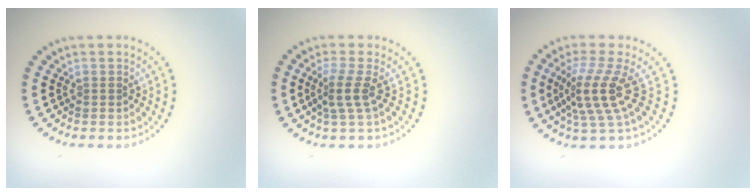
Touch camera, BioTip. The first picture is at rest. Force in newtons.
{"total": 2.3, "press": 1.6, "slide": 1.6}
{"total": 4.0, "press": 2.8, "slide": 2.8}